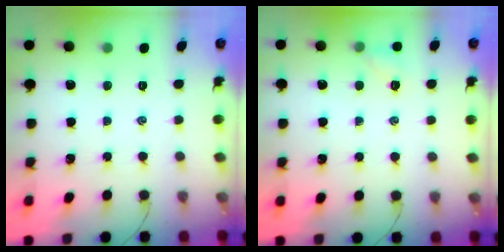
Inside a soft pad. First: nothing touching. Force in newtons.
{"total": 4.2, "press": 4.0, "slide": 1.3}